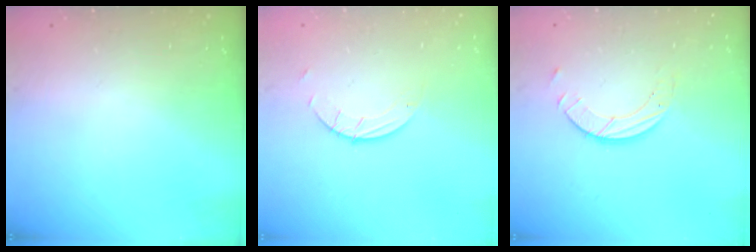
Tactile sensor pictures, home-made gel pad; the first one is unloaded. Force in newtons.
{"total": 1.5, "press": 1.5, "slide": 0.1}
{"total": 4.2, "press": 4.2, "slide": 0.3}